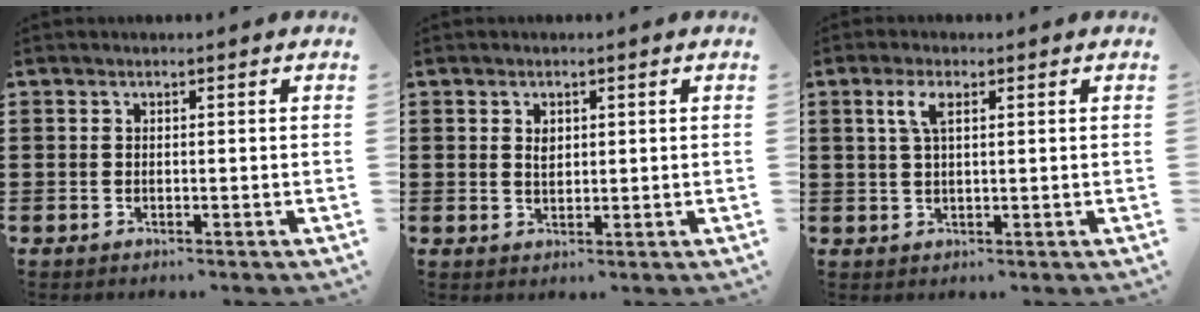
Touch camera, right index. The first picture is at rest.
{"total": 1.8, "force": [0.7, 1.1, 1.2], "torque": [-0.019, 0.002, 0.010]}
{"total": 3.4, "force": [1.3, 1.2, 3.0], "torque": [-0.064, 0.010, 0.021]}